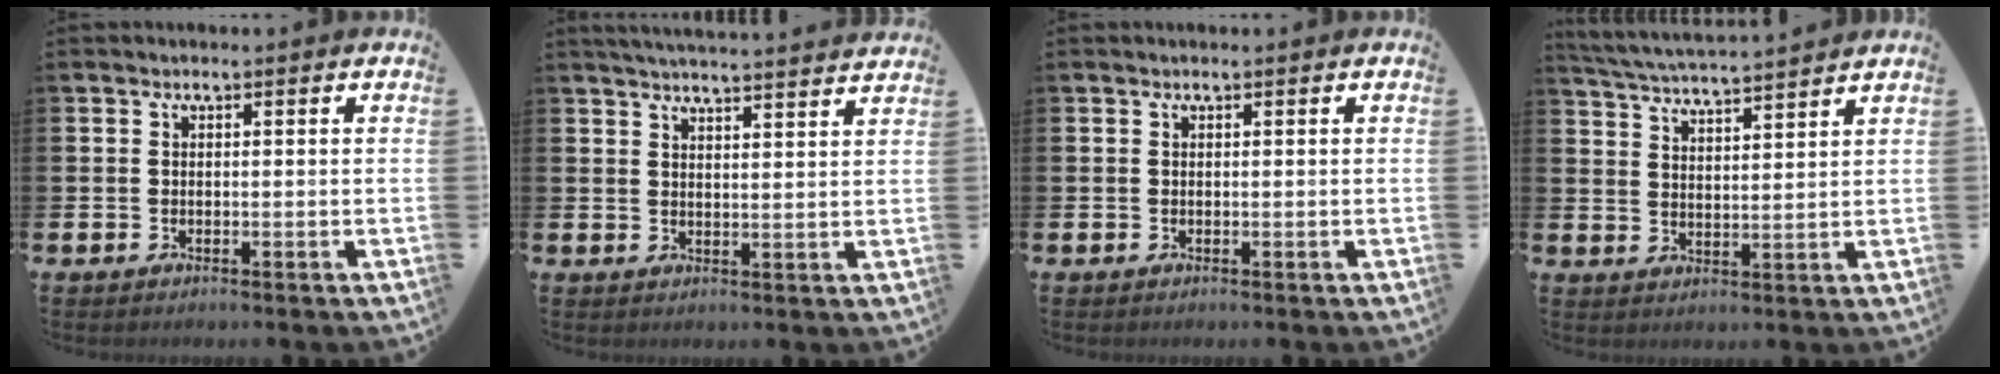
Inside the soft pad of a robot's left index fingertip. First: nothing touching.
{"total": 4.3, "force": [4.2, -0.6, 0.3], "torque": [-0.013, -0.027, 0.075]}
{"total": 0.0}
{"total": 5.0, "force": [4.9, -0.1, 0.7], "torque": [-0.036, -0.033, 0.087]}